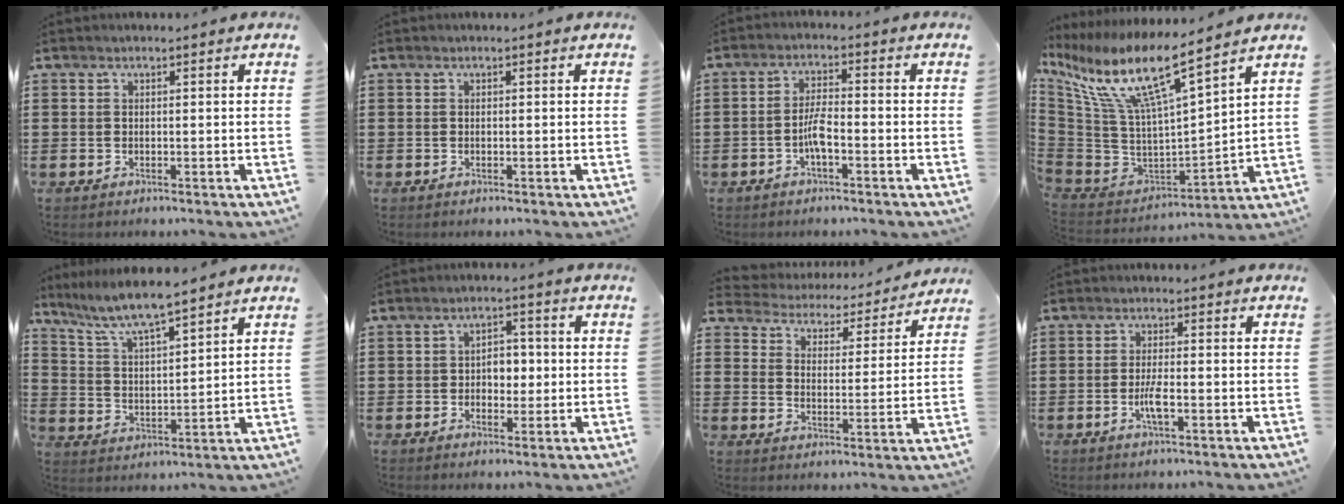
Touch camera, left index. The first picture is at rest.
{"total": 0.0}
{"total": 4.2, "force": [-1.7, 1.1, 3.7], "torque": [-0.079, 0.004, -0.036]}
{"total": 12.3, "force": [7.1, 2.3, 9.8], "torque": [-0.228, -0.054, 0.110]}
{"total": 6.6, "force": [5.7, 0.3, 3.2], "torque": [-0.085, -0.030, 0.096]}
{"total": 3.9, "force": [-0.4, 2.7, 2.8], "torque": [-0.045, 0.003, -0.016]}
{"total": 3.5, "force": [3.5, 0.3, -0.3], "torque": [-0.022, -0.036, 0.053]}
{"total": 3.3, "force": [-1.1, 0.6, 3.1], "torque": [-0.067, -0.004, -0.025]}